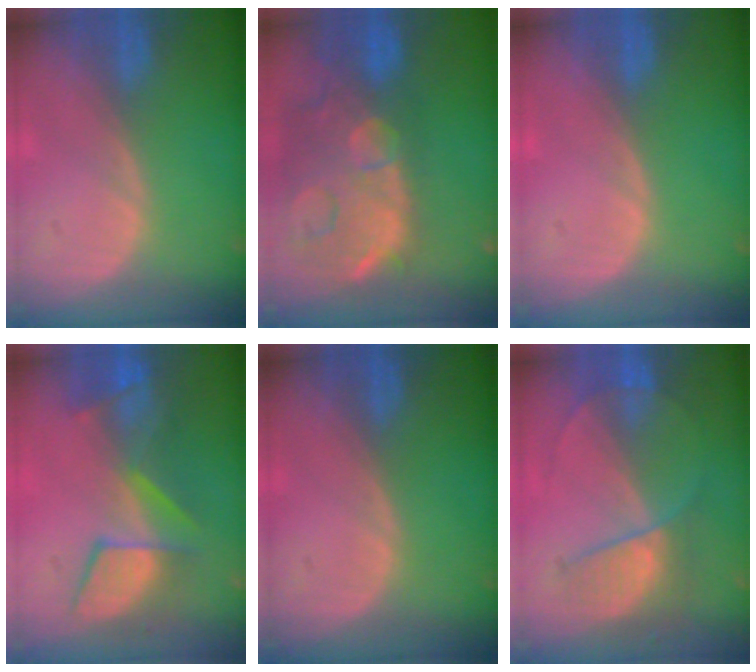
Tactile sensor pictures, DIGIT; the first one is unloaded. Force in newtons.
{"total": 15.0, "press": 12.0, "slide": 9.0}
{"total": 0.0}
{"total": 8.5, "press": 8.5, "slide": 0.2}
{"total": 0.0}
{"total": 7.3, "press": 6.2, "slide": 3.8}